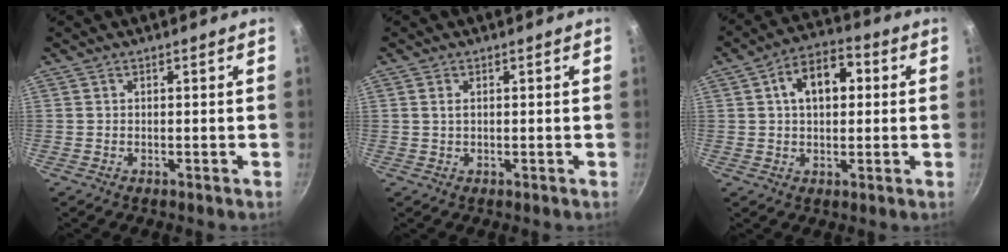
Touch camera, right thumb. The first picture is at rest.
{"total": 1.4, "force": [0.4, 0.8, 1.1], "torque": [-0.021, 0.002, 0.007]}
{"total": 10.5, "force": [2.2, 6.6, 7.9], "torque": [-0.094, 0.021, 0.024]}